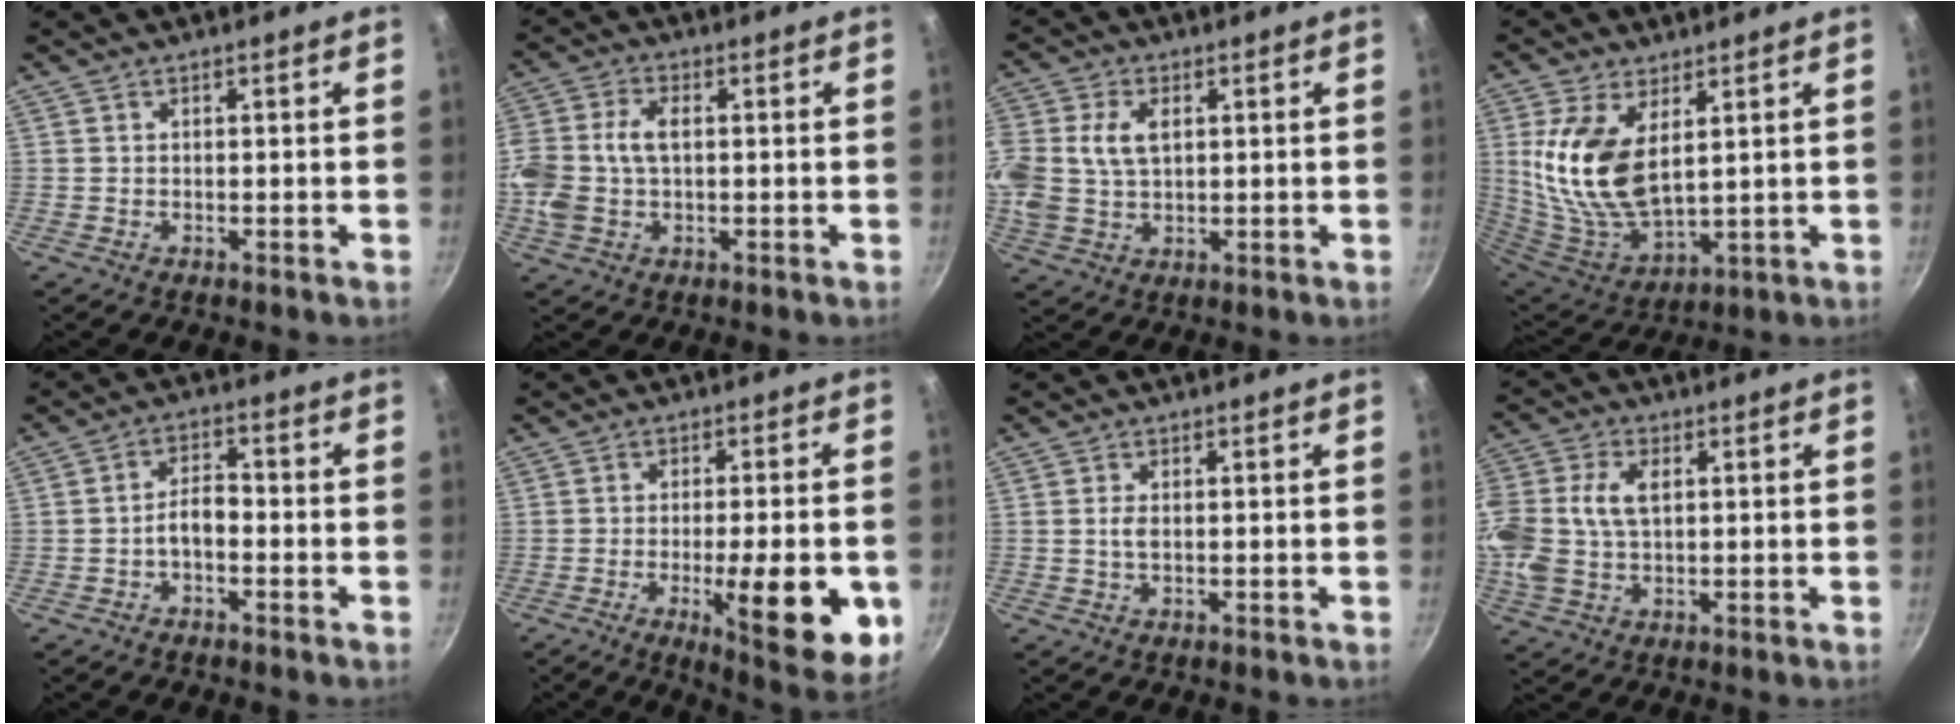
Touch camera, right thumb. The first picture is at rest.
{"total": 11.0, "force": [0.2, 7.1, 8.3], "torque": [-0.174, 0.019, -0.004]}
{"total": 12.7, "force": [2.3, 9.0, 8.7], "torque": [-0.194, 0.014, 0.042]}
{"total": 16.0, "force": [4.2, 8.3, 13.0], "torque": [-0.258, -0.037, 0.094]}
{"total": 4.3, "force": [-1.8, 2.2, 3.2], "torque": [-0.046, 0.029, -0.036]}
{"total": 16.5, "force": [-4.4, 4.2, 15.4], "torque": [-0.189, 0.002, -0.057]}
{"total": 1.7, "force": [0.0, 0.9, 1.5], "torque": [-0.029, 0.002, 0.000]}
{"total": 15.4, "force": [2.0, 10.5, 11.1], "torque": [-0.254, 0.027, 0.033]}